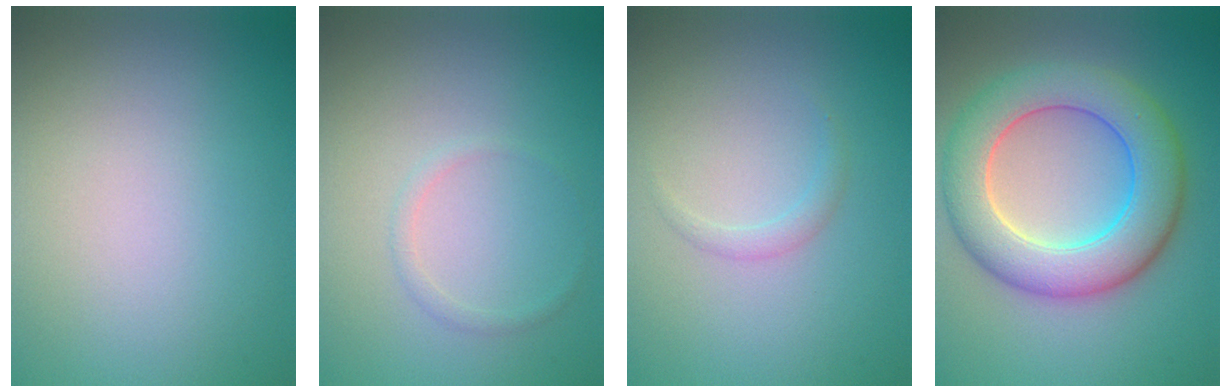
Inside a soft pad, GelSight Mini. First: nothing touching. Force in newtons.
{"total": 0.8, "press": 0.8, "slide": 0.0}
{"total": 1.0, "press": 1.0, "slide": 0.1}
{"total": 8.5, "press": 8.5, "slide": 0.5}